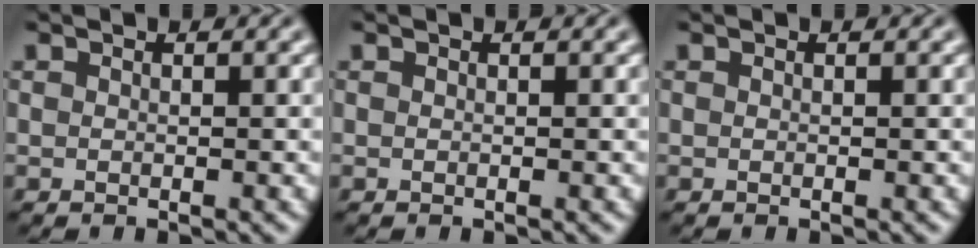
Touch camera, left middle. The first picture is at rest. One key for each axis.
{"total": 0.0}
{"total": 0.0}